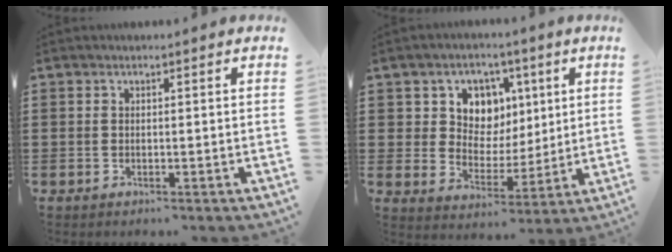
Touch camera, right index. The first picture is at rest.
{"total": 7.5, "force": [3.3, 6.4, 2.1], "torque": [-0.066, -0.003, 0.058]}